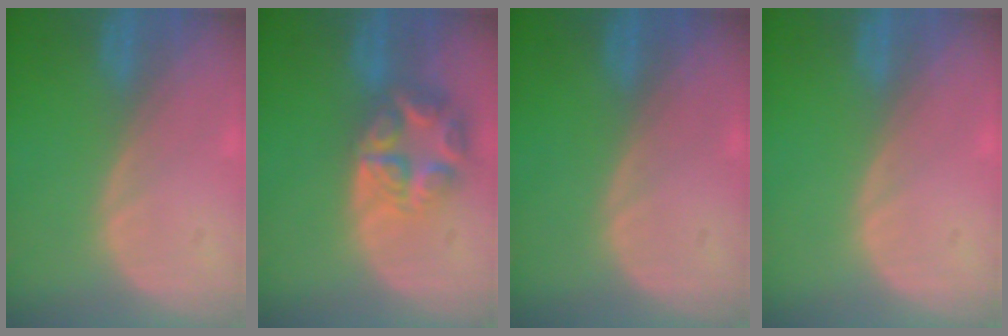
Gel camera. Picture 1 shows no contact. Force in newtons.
{"total": 7.8, "press": 6.8, "slide": 3.8}
{"total": 0.0}
{"total": 0.0}